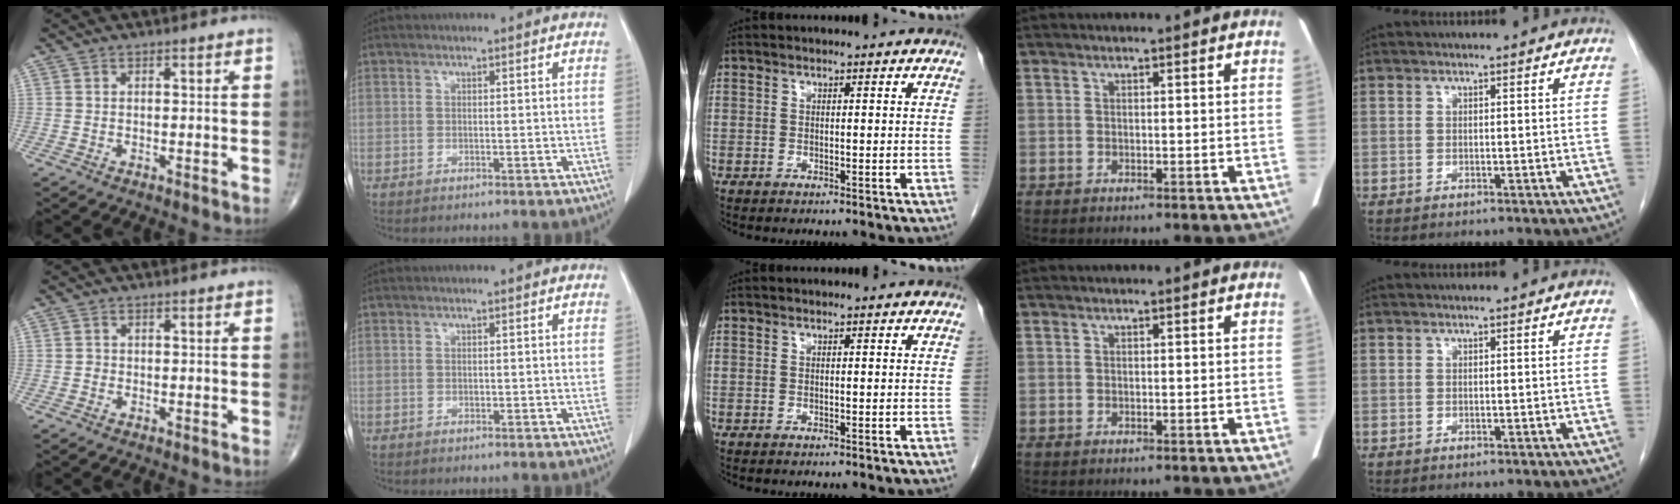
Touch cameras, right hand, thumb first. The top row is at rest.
{"thumb": {"total": 0.8, "force": [-0.3, 0.7, 0.2], "torque": [0.002, 0.003, -0.007]}}